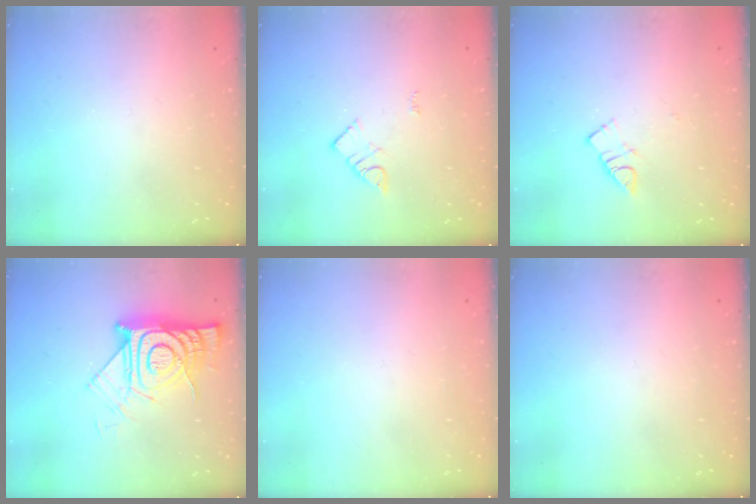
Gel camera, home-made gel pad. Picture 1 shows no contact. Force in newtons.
{"total": 3.1, "press": 3.1, "slide": 0.2}
{"total": 4.8, "press": 4.7, "slide": 0.8}
{"total": 14.2, "press": 14.2, "slide": 1.1}
{"total": 1.8, "press": 1.8, "slide": 0.1}
{"total": 0.0}